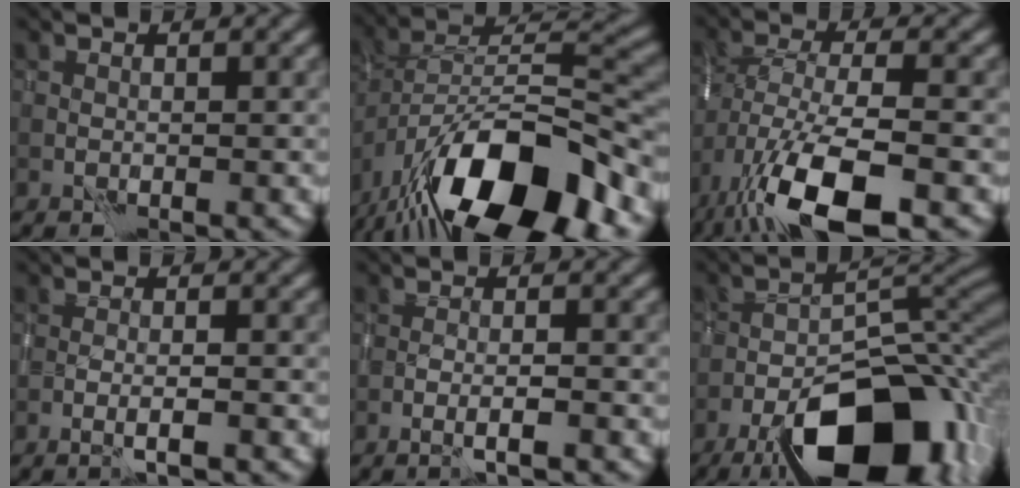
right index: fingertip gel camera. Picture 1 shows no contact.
{"total": 15.3, "force": [-9.3, 6.1, 10.4], "torque": [-0.172, -0.007, -0.159]}
{"total": 10.7, "force": [-5.9, 3.4, 8.3], "torque": [-0.171, -0.016, -0.113]}
{"total": 1.3, "force": [-0.7, -0.3, 1.0], "torque": [-0.007, 0.003, -0.017]}
{"total": 1.5, "force": [-1.0, -0.3, 1.2], "torque": [-0.010, 0.007, -0.021]}
{"total": 15.2, "force": [-9.2, 6.2, 10.3], "torque": [-0.151, -0.004, -0.152]}